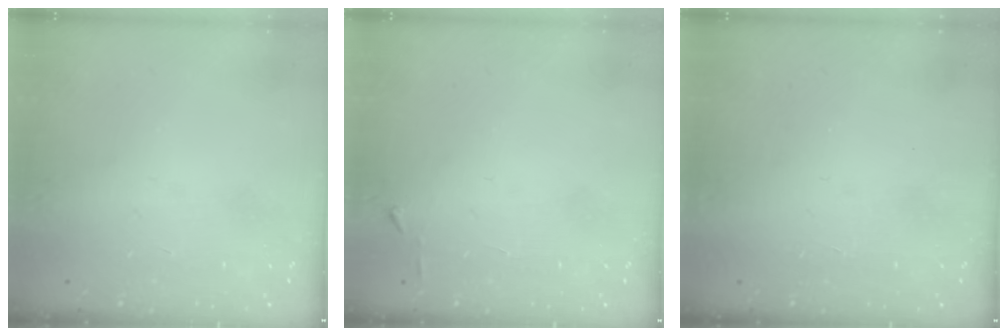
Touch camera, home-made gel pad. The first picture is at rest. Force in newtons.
{"total": 3.2, "press": 3.2, "slide": 0.4}
{"total": 1.6, "press": 1.6, "slide": 0.1}